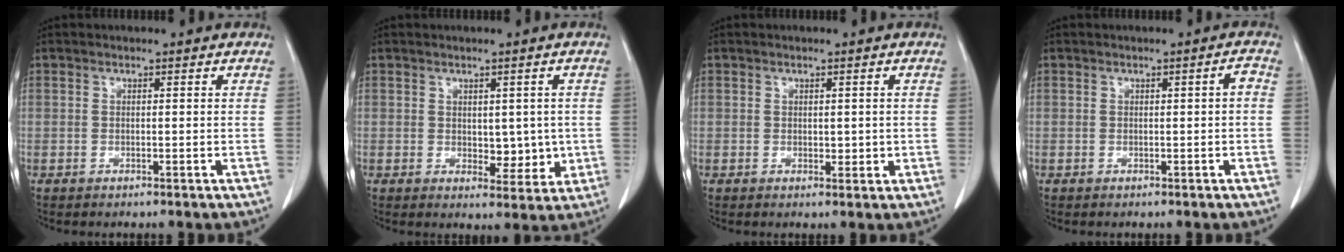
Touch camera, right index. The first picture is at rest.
{"total": 4.8, "force": [0.0, 2.8, 3.9], "torque": [-0.041, -0.005, 0.011]}
{"total": 1.8, "force": [0.1, 1.2, 1.3], "torque": [-0.014, -0.003, 0.006]}
{"total": 1.2, "force": [-0.1, 0.1, 1.2], "torque": [-0.015, 0.002, -0.001]}